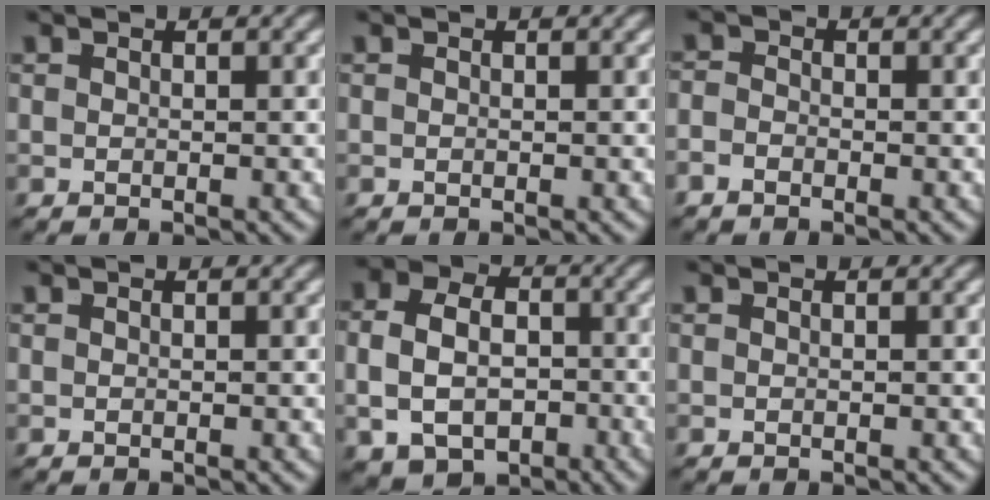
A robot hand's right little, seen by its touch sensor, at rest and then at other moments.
{"total": 0.0}
{"total": 1.4, "force": [-1.2, 0.6, 0.3], "torque": [-0.001, -0.011, -0.021]}
{"total": 0.0}
{"total": 7.3, "force": [-2.1, 5.6, 4.3], "torque": [-0.067, -0.025, -0.026]}
{"total": 0.0}